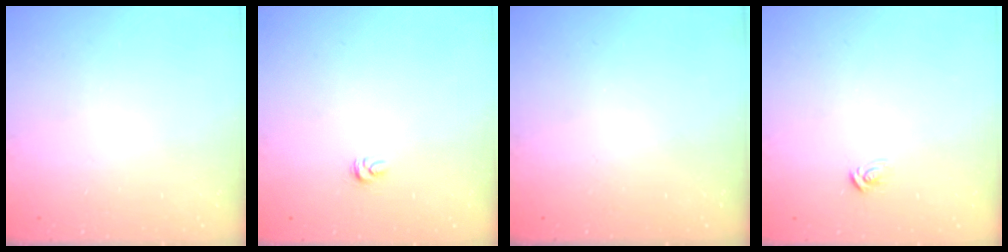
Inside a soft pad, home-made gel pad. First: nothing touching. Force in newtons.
{"total": 2.7, "press": 2.7, "slide": 0.2}
{"total": 0.0}
{"total": 3.6, "press": 3.6, "slide": 0.2}